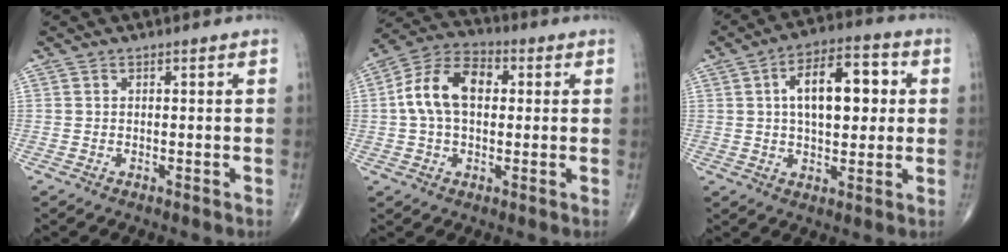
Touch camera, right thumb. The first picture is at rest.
{"total": 12.0, "force": [1.4, 7.4, 9.3], "torque": [-0.170, 0.029, 0.017]}
{"total": 13.5, "force": [2.4, 6.8, 11.4], "torque": [-0.155, 0.015, 0.034]}